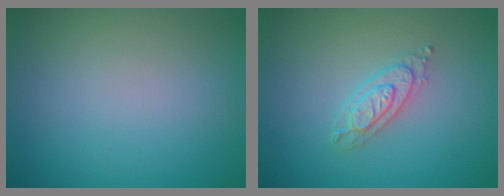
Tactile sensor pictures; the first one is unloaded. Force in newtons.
{"total": 2.3, "press": 2.3, "slide": 0.4}